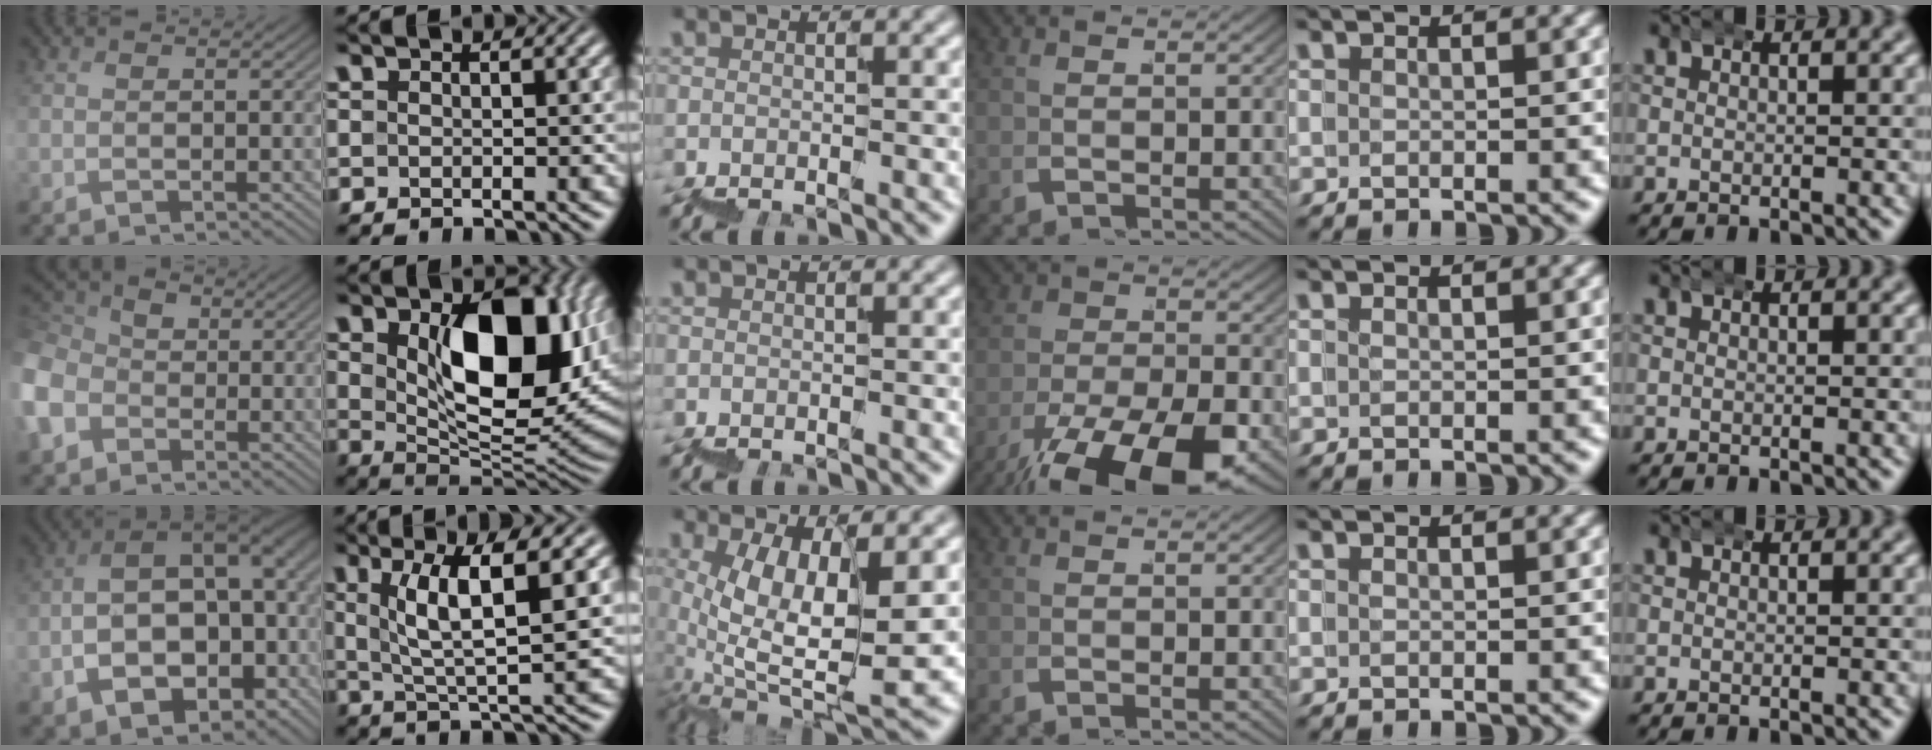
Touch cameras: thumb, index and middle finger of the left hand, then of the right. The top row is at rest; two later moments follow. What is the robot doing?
{"motion": "wrap", "object": "bandana"}